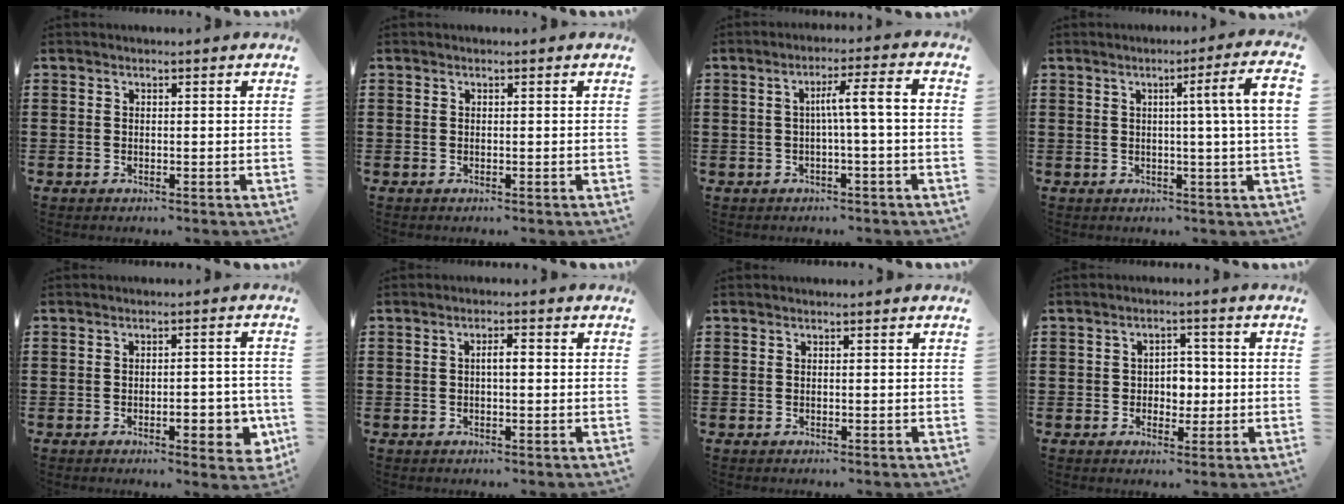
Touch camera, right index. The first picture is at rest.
{"total": 0.0}
{"total": 5.2, "force": [-0.6, 0.0, 5.2], "torque": [-0.096, 0.003, -0.017]}
{"total": 6.0, "force": [1.0, -0.9, 5.9], "torque": [-0.093, -0.013, 0.007]}
{"total": 5.1, "force": [-1.6, 2.0, 4.4], "torque": [-0.055, -0.001, -0.029]}
{"total": 2.2, "force": [0.0, 0.6, 2.1], "torque": [-0.039, 0.003, -0.002]}
{"total": 0.0}
{"total": 3.3, "force": [-0.3, 2.7, 2.0], "torque": [-0.037, 0.005, -0.013]}